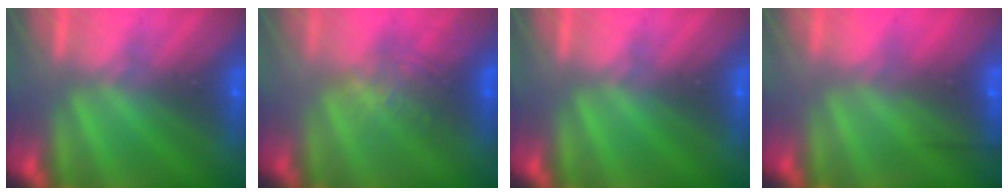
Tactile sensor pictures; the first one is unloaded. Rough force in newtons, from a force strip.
{"total": 2.6}
{"total": 0.0}
{"total": 2.4}